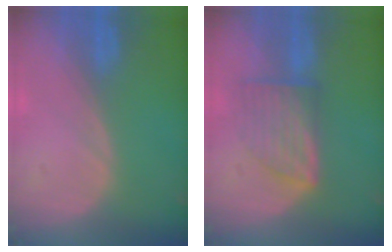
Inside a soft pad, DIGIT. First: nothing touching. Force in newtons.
{"total": 7.2, "press": 6.5, "slide": 3.1}